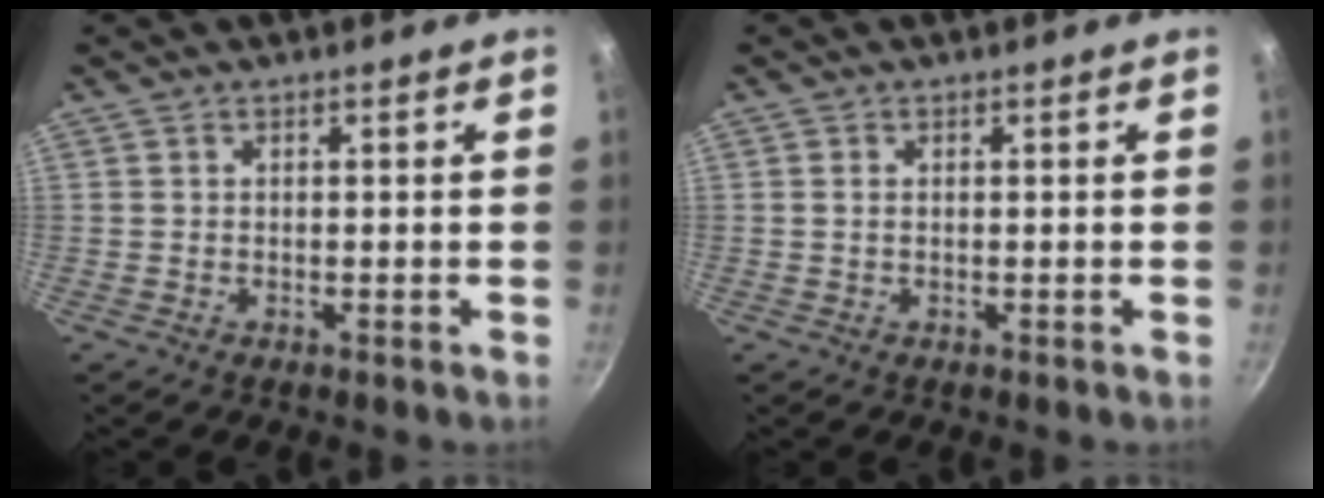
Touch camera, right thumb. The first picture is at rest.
{"total": 0.7, "force": [0.1, 0.4, 0.6], "torque": [-0.010, 0.000, -0.001]}